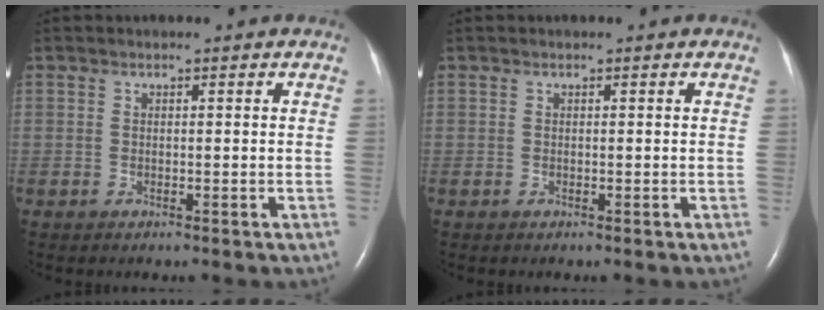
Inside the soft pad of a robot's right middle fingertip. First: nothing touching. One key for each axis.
{"total": 0.0}